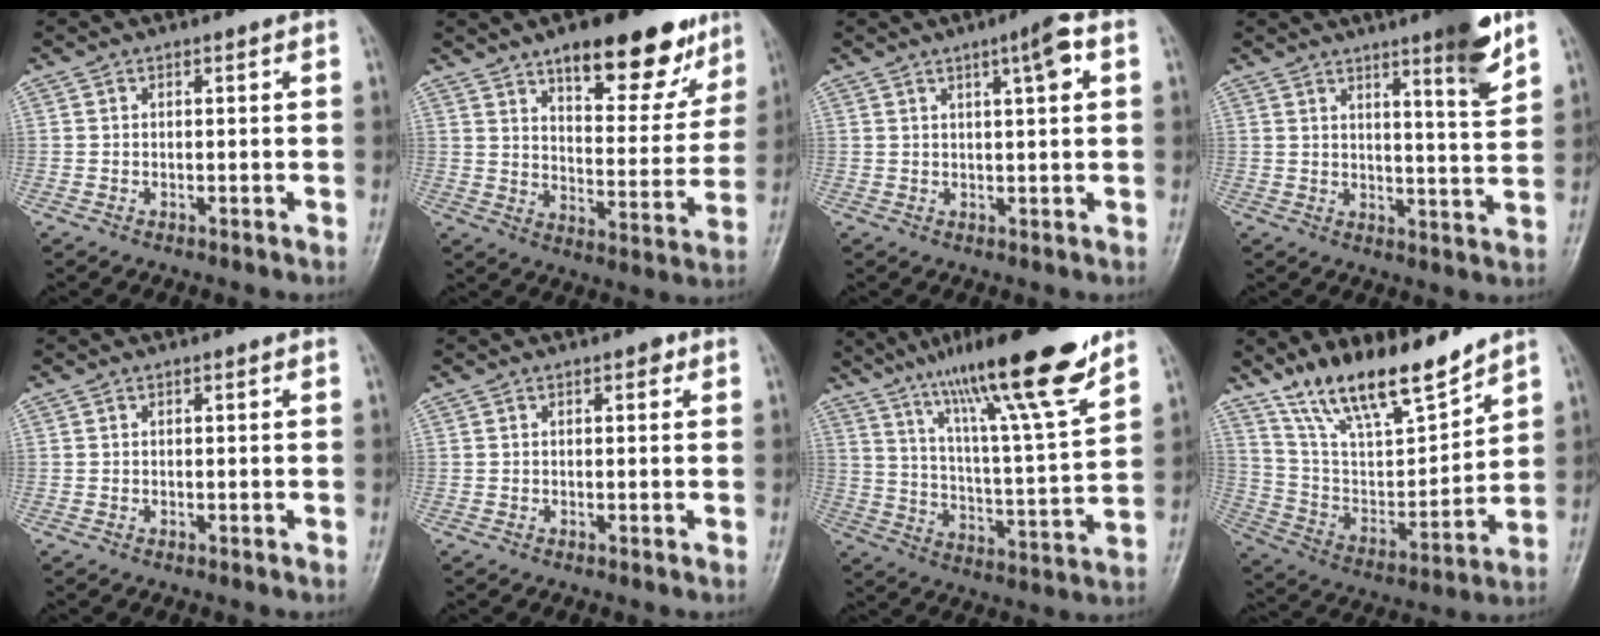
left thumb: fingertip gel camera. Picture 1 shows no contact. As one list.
[{"total": 19.5, "force": [12.7, 7.4, 12.8], "torque": [-0.121, -0.061, 0.185]}, {"total": 4.9, "force": [2.0, 0.7, 4.5], "torque": [-0.068, 0.002, 0.031]}, {"total": 9.7, "force": [6.1, 0.9, 7.4], "torque": [-0.096, -0.042, 0.086]}, {"total": 0.0}, {"total": 1.2, "force": [0.6, 0.7, 0.8], "torque": [-0.004, 0.001, 0.004]}, {"total": 21.1, "force": [14.6, 2.2, 15.1], "torque": [-0.229, -0.060, 0.243]}, {"total": 16.7, "force": [13.6, 4.3, 8.7], "torque": [-0.125, -0.071, 0.256]}]